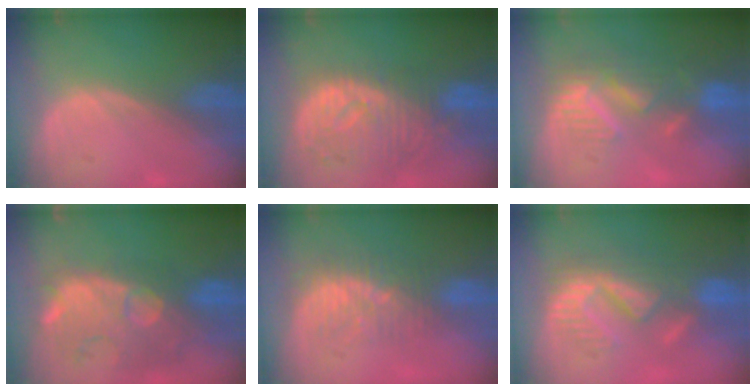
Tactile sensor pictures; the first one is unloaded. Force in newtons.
{"total": 11.2, "press": 9.8, "slide": 5.4}
{"total": 8.8, "press": 7.8, "slide": 4.1}
{"total": 12.5, "press": 11.2, "slide": 5.4}
{"total": 7.8, "press": 7.0, "slide": 3.3}
{"total": 9.1, "press": 8.9, "slide": 1.9}